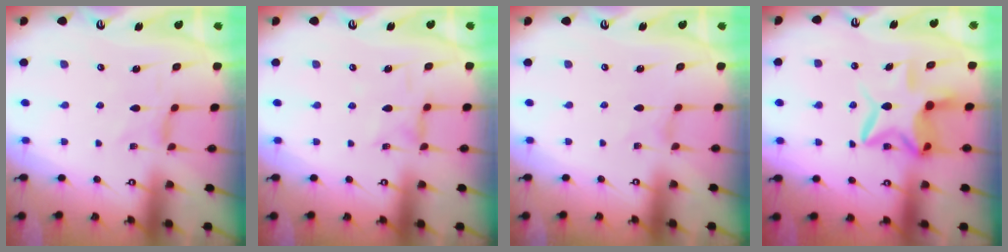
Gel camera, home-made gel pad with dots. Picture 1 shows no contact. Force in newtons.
{"total": 1.4, "press": 1.4, "slide": 0.3}
{"total": 0.0}
{"total": 11.2, "press": 11.1, "slide": 1.8}